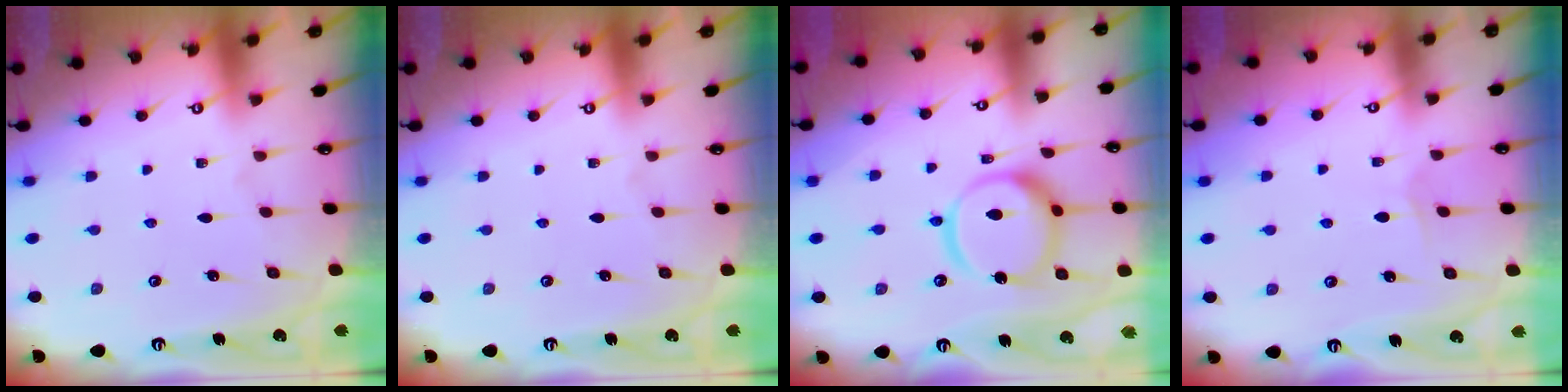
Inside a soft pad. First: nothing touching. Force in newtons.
{"total": 0.0}
{"total": 15.1, "press": 15.0, "slide": 1.8}
{"total": 3.9, "press": 3.9, "slide": 0.4}